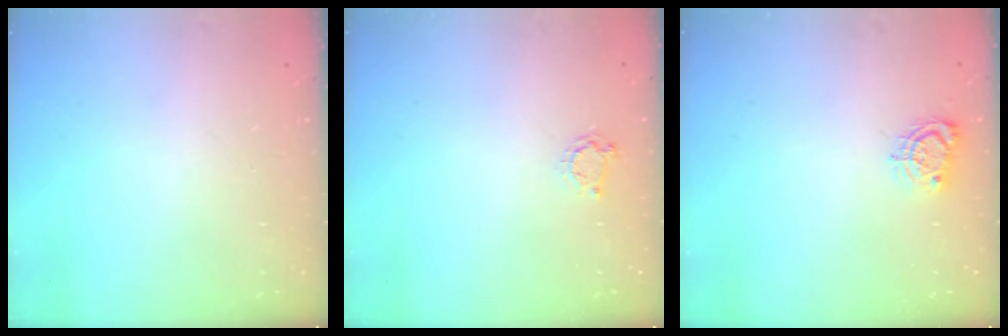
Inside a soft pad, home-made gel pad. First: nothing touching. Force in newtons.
{"total": 3.7, "press": 3.7, "slide": 0.5}
{"total": 6.0, "press": 6.0, "slide": 0.4}